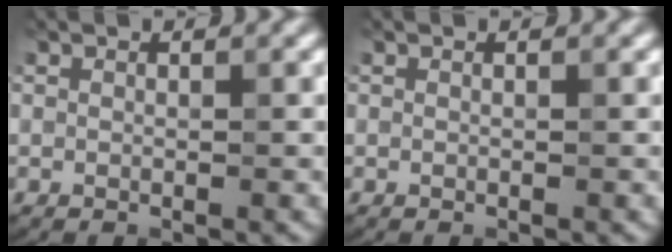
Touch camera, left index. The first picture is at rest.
{"total": 0.0}